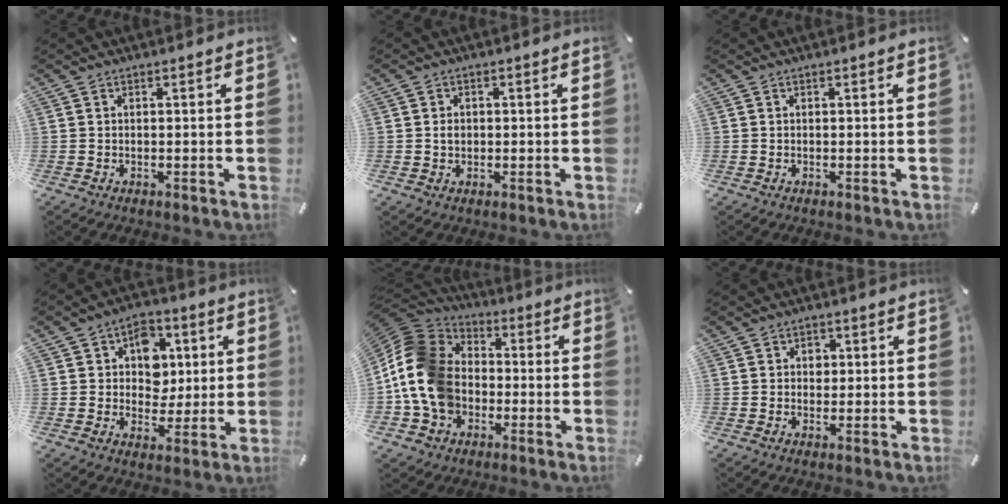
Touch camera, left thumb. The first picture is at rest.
{"total": 2.1, "force": [0.0, 1.6, 1.3], "torque": [-0.019, 0.002, -0.003]}
{"total": 0.0}
{"total": 9.4, "force": [2.1, 8.2, 4.2], "torque": [-0.051, -0.002, 0.035]}
{"total": 16.5, "force": [-3.4, 13.9, 8.1], "torque": [-0.198, 0.020, -0.067]}
{"total": 2.4, "force": [0.3, 2.1, 1.0], "torque": [0.001, -0.003, -0.003]}